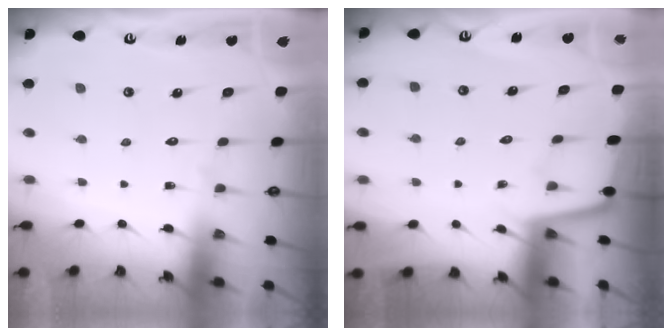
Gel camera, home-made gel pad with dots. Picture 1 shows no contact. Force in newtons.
{"total": 1.7, "press": 1.7, "slide": 0.3}